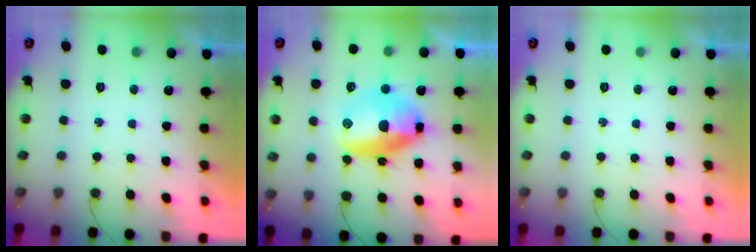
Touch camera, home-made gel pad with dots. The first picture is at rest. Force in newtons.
{"total": 15.0, "press": 14.8, "slide": 2.9}
{"total": 0.0}